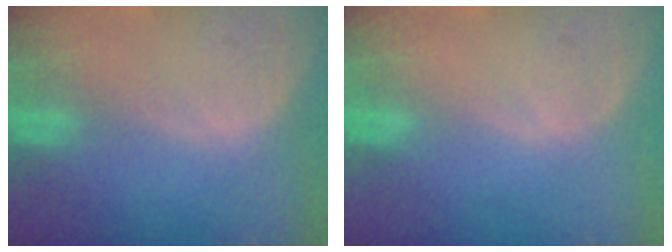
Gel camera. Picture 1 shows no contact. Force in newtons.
{"total": 0.0}